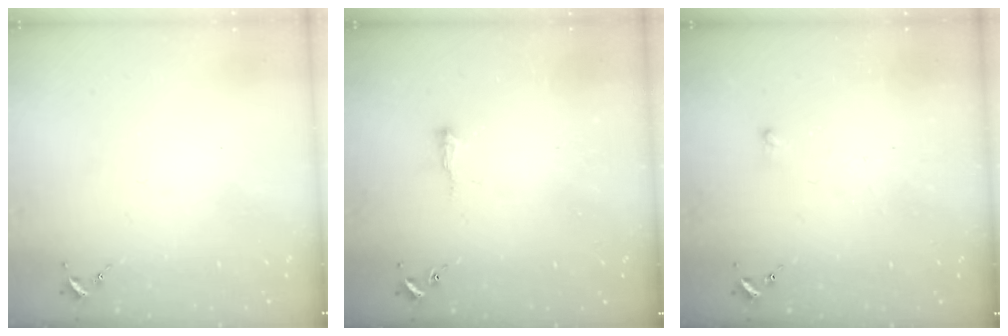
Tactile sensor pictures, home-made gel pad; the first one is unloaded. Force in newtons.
{"total": 4.0, "press": 3.9, "slide": 0.8}
{"total": 2.6, "press": 2.6, "slide": 0.6}